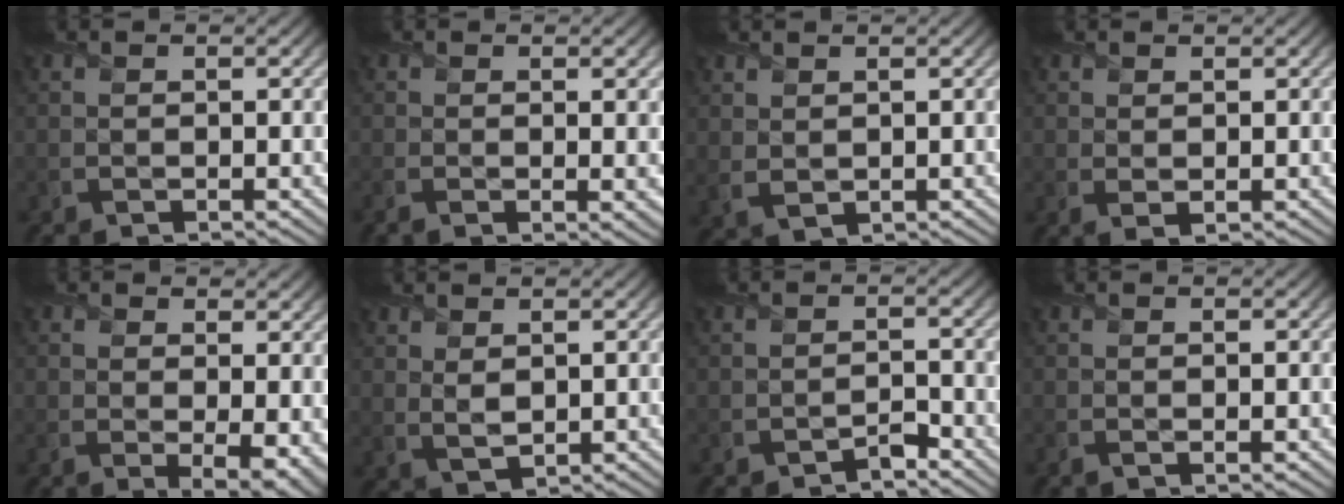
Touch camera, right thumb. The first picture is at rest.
{"total": 3.9, "force": [-0.2, 1.0, 3.8], "torque": [-0.060, -0.005, -0.004]}
{"total": 1.9, "force": [1.2, 1.1, 1.1], "torque": [-0.028, -0.003, 0.031]}
{"total": 1.2, "force": [0.5, 0.4, 1.1], "torque": [-0.023, -0.003, 0.013]}
{"total": 5.3, "force": [0.3, 2.5, 4.7], "torque": [-0.069, -0.017, 0.016]}
{"total": 2.6, "force": [1.3, 1.3, 1.8], "torque": [-0.049, -0.004, 0.031]}
{"total": 1.7, "force": [-1.5, 0.3, 0.7], "torque": [-0.009, 0.005, -0.029]}
{"total": 0.9, "force": [-0.1, 0.0, 0.9], "torque": [-0.016, -0.001, -0.003]}